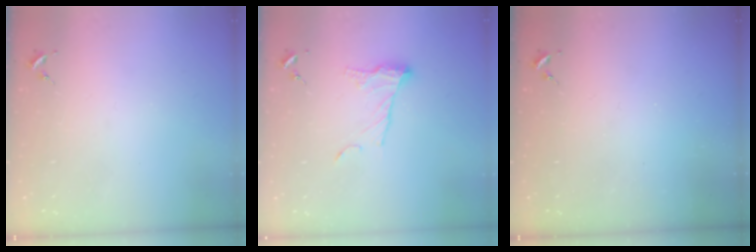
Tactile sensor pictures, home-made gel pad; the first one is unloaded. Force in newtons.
{"total": 10.7, "press": 10.7, "slide": 0.5}
{"total": 0.0}